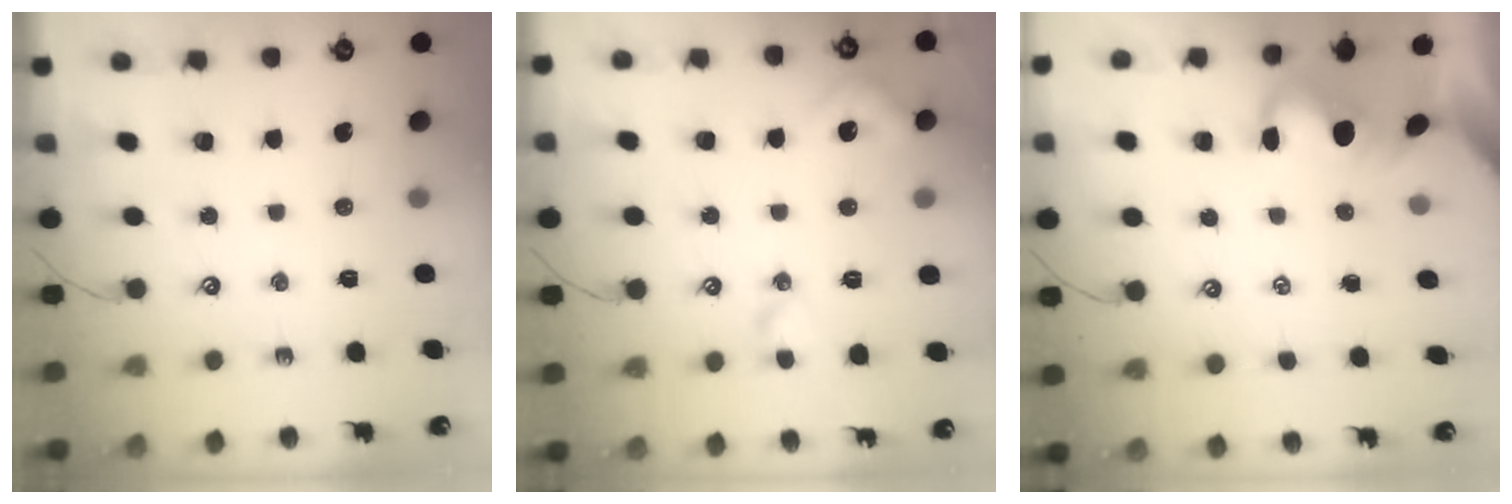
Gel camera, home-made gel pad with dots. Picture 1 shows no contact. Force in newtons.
{"total": 4.7, "press": 4.6, "slide": 0.8}
{"total": 1.5, "press": 1.4, "slide": 0.6}